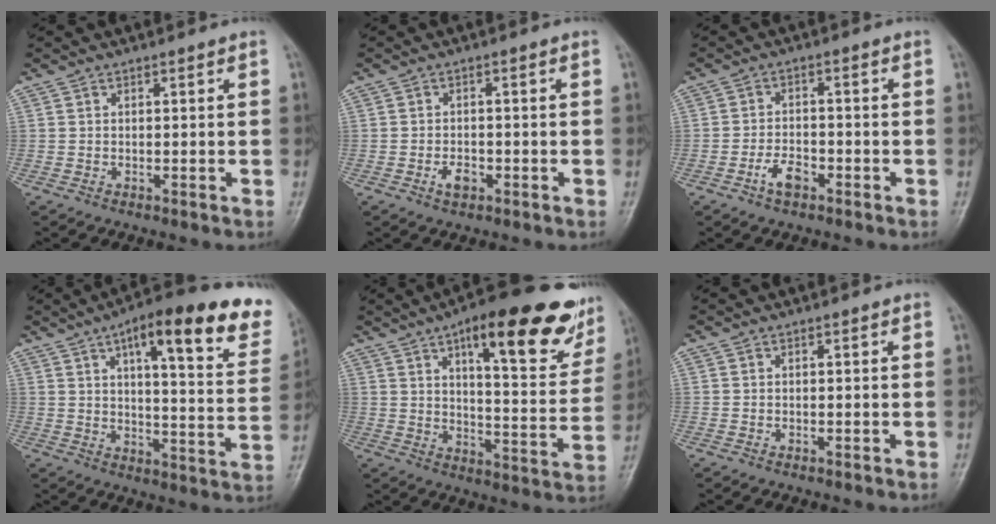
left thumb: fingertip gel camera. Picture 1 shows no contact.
{"total": 2.7, "force": [-1.2, 1.6, 1.8], "torque": [-0.029, 0.007, -0.021]}
{"total": 4.2, "force": [-2.3, 2.2, 2.7], "torque": [-0.045, 0.019, -0.044]}
{"total": 24.1, "force": [14.0, 6.8, 18.3], "torque": [-0.214, -0.033, 0.178]}
{"total": 23.6, "force": [13.6, 7.5, 17.8], "torque": [-0.199, -0.041, 0.190]}
{"total": 0.0}